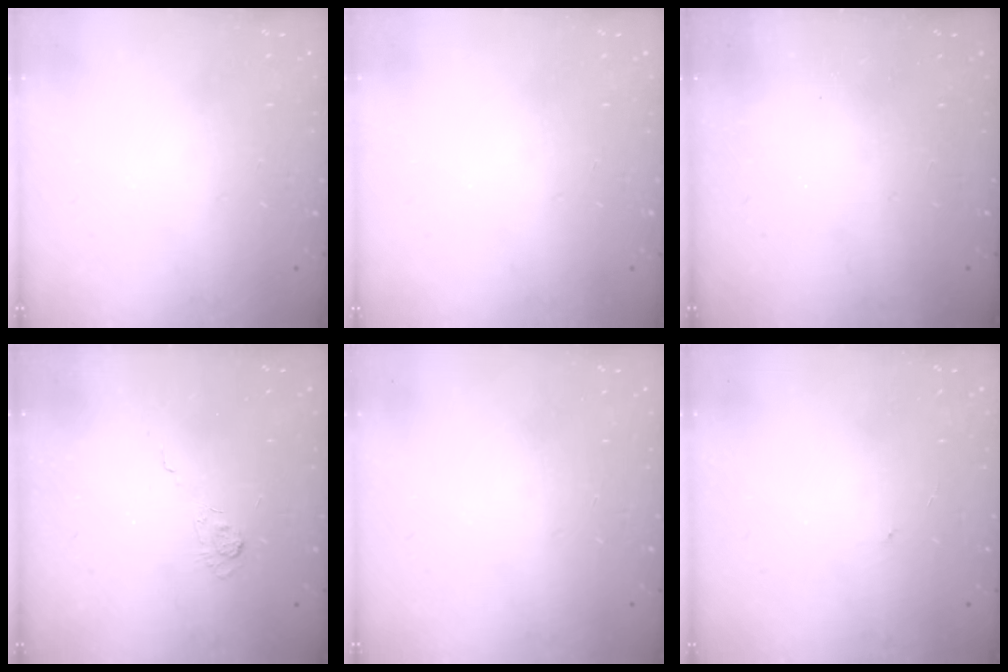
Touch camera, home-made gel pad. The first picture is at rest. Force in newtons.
{"total": 0.0}
{"total": 2.4, "press": 2.2, "slide": 0.8}
{"total": 3.1, "press": 2.7, "slide": 1.6}
{"total": 0.0}
{"total": 0.6, "press": 0.6, "slide": 0.1}